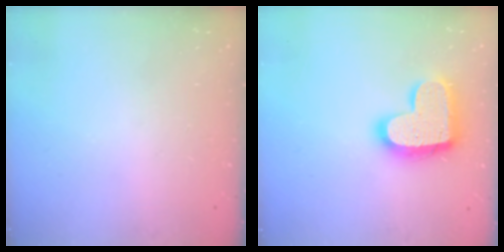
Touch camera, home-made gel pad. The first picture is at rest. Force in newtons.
{"total": 19.3, "press": 19.3, "slide": 1.3}